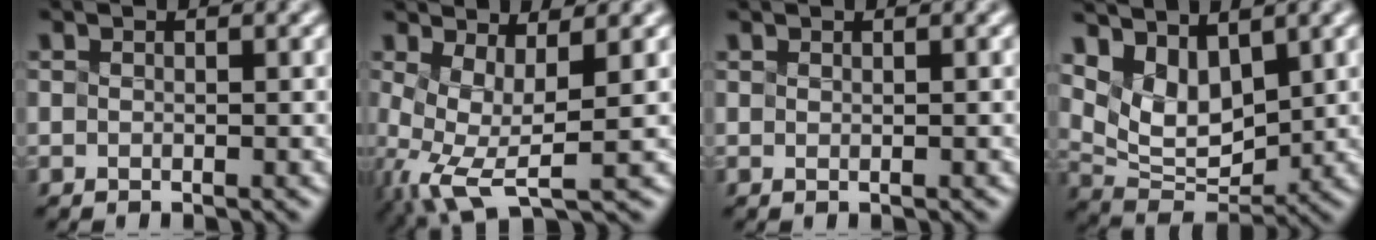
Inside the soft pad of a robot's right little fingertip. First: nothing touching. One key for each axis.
{"total": 4.6, "fx": -0.7, "fy": 1.1, "fz": 4.4, "tx": -0.095, "ty": 0.000, "tz": 0.008}
{"total": 1.6, "fx": 0.9, "fy": 0.9, "fz": 1.0, "tx": -0.007, "ty": 0.021, "tz": 0.007}
{"total": 5.1, "fx": 3.2, "fy": 2.4, "fz": 3.2, "tx": -0.076, "ty": -0.001, "tz": 0.082}